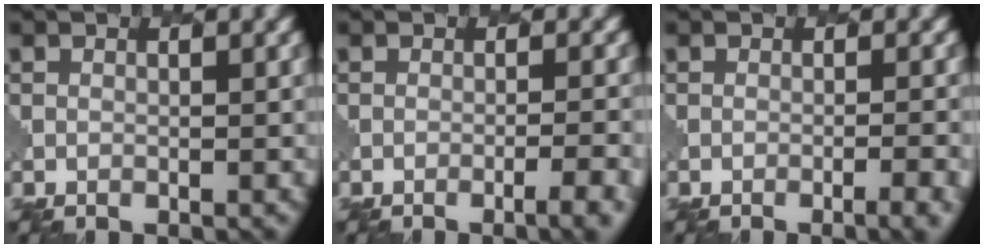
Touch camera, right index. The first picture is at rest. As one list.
[{"total": 4.0, "force": [-2.2, 1.1, 3.1], "torque": [-0.024, 0.015, -0.031]}, {"total": 3.6, "force": [-2.0, 1.0, 2.8], "torque": [-0.017, 0.015, -0.028]}]